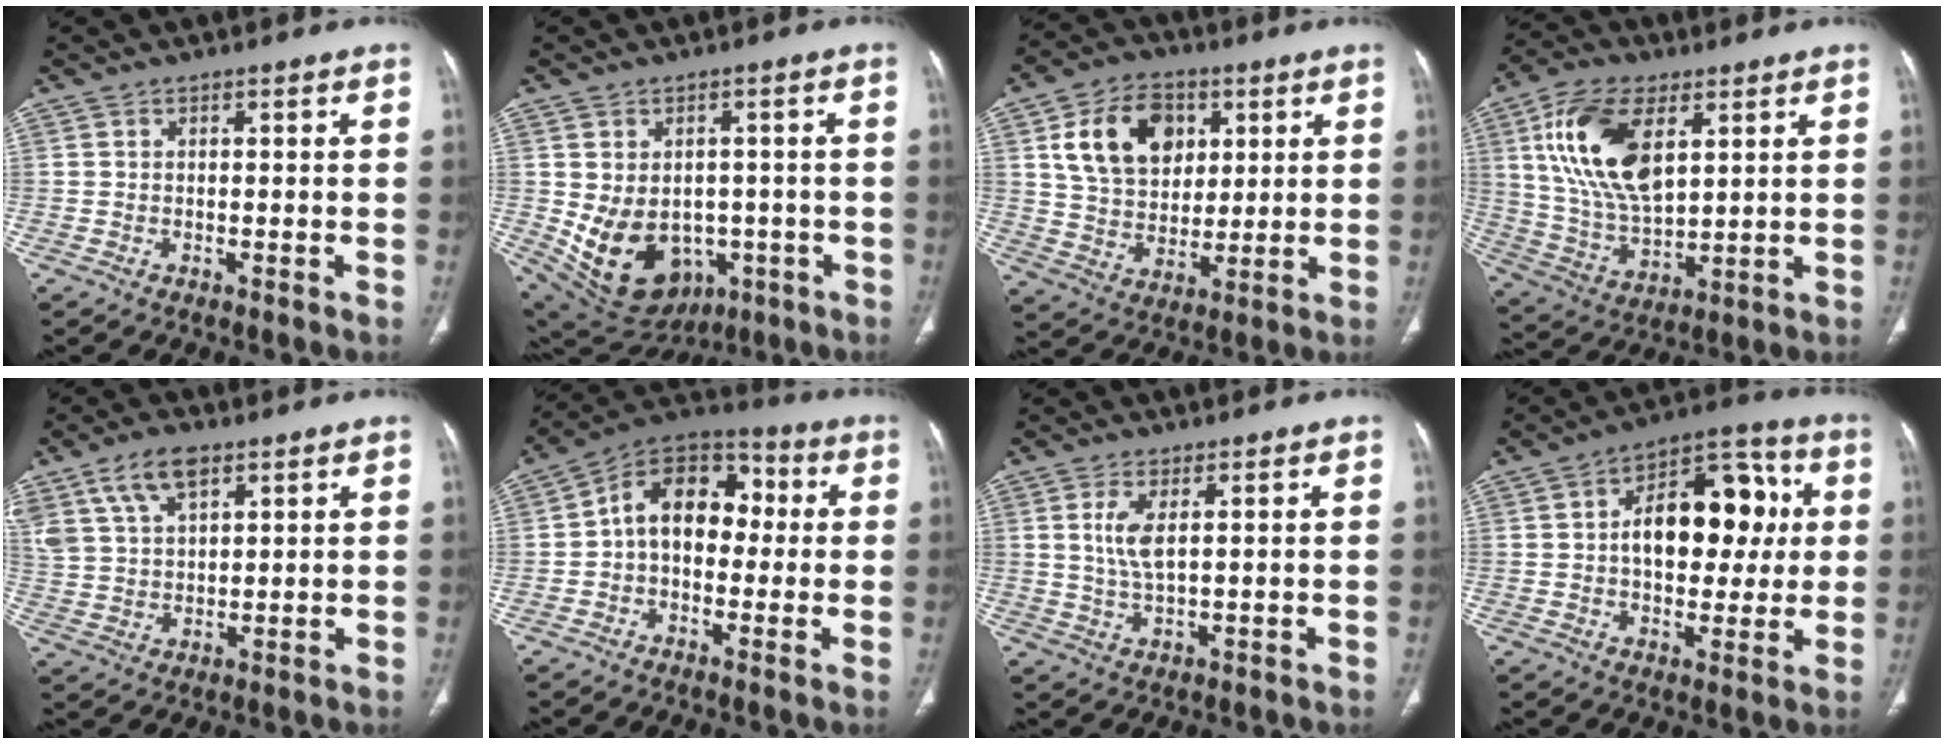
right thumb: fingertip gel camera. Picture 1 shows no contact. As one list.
[{"total": 15.3, "force": [-3.3, 11.7, 9.2], "torque": [-0.141, 0.008, -0.015]}, {"total": 15.2, "force": [5.1, 11.1, 9.1], "torque": [-0.118, -0.009, 0.094]}, {"total": 17.9, "force": [6.1, 9.4, 14.0], "torque": [-0.258, -0.016, 0.121]}, {"total": 9.9, "force": [5.7, 5.1, 6.3], "torque": [-0.115, -0.010, 0.117]}, {"total": 13.5, "force": [0.6, 9.4, 9.7], "torque": [-0.115, 0.041, -0.007]}, {"total": 4.8, "force": [1.3, 1.6, 4.3], "torque": [-0.100, -0.009, 0.033]}, {"total": 17.3, "force": [2.1, 10.5, 13.6], "torque": [-0.152, 0.026, 0.029]}]